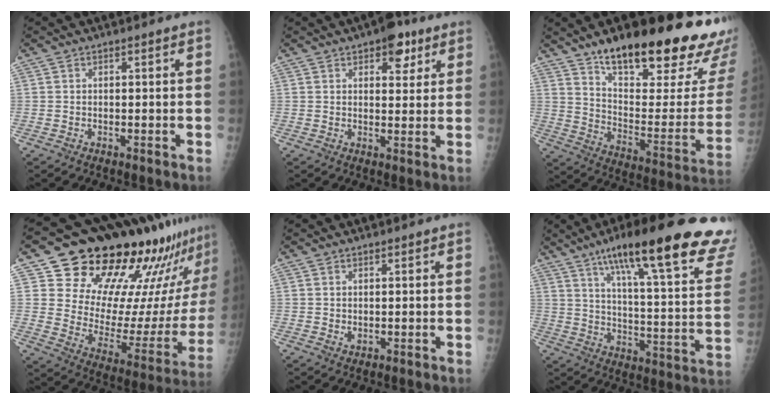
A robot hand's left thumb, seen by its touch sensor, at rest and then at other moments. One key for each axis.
{"total": 5.4, "fx": 3.0, "fy": 3.0, "fz": 3.4, "tx": -0.017, "ty": -0.009, "tz": 0.034}
{"total": 31.1, "fx": 20.1, "fy": 9.5, "fz": 21.8, "tx": -0.260, "ty": -0.074, "tz": 0.302}
{"total": 27.8, "fx": 22.3, "fy": 10.3, "fz": 13.0, "tx": -0.152, "ty": -0.140, "tz": 0.309}
{"total": 1.1, "fx": 0.4, "fy": 0.8, "fz": 0.5, "tx": -0.002, "ty": -0.004, "tz": 0.008}
{"total": 30.4, "fx": 20.5, "fy": 5.0, "fz": 21.8, "tx": -0.275, "ty": -0.065, "tz": 0.286}